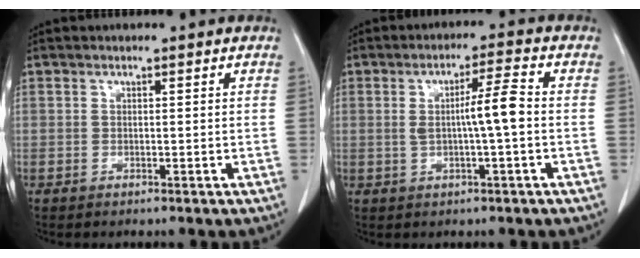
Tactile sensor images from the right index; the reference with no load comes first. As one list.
[{"total": 5.8, "force": [-0.1, 0.0, 5.8], "torque": [-0.097, 0.009, 0.000]}]